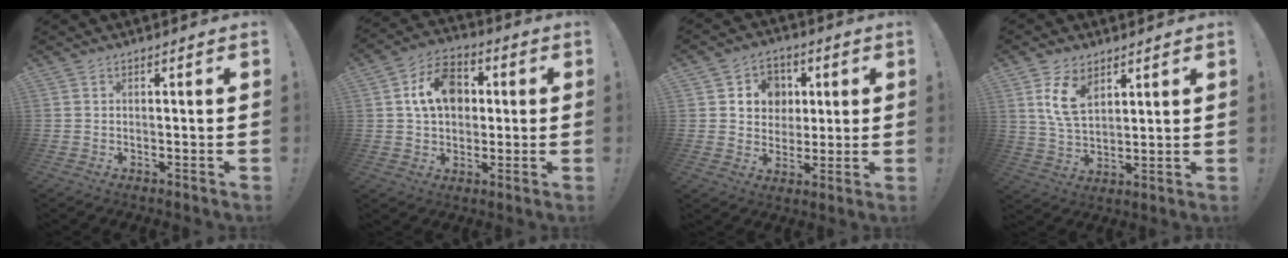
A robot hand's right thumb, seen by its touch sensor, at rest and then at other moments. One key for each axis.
{"total": 12.5, "fx": 3.1, "fy": 9.4, "fz": 7.6, "tx": -0.115, "ty": 0.003, "tz": 0.060}
{"total": 8.7, "fx": 1.7, "fy": 8.2, "fz": 2.1, "tx": -0.032, "ty": -0.009, "tz": 0.039}
{"total": 10.0, "fx": 5.1, "fy": 6.1, "fz": 6.1, "tx": -0.104, "ty": -0.014, "tz": 0.100}